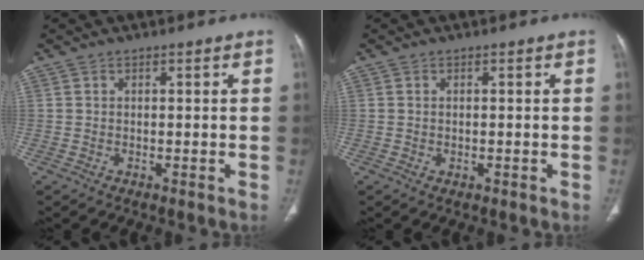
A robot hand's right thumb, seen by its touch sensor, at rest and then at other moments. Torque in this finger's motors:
{"motor_torque": [-0.25, -0.01, -0.13, 0.57, 0.02]}